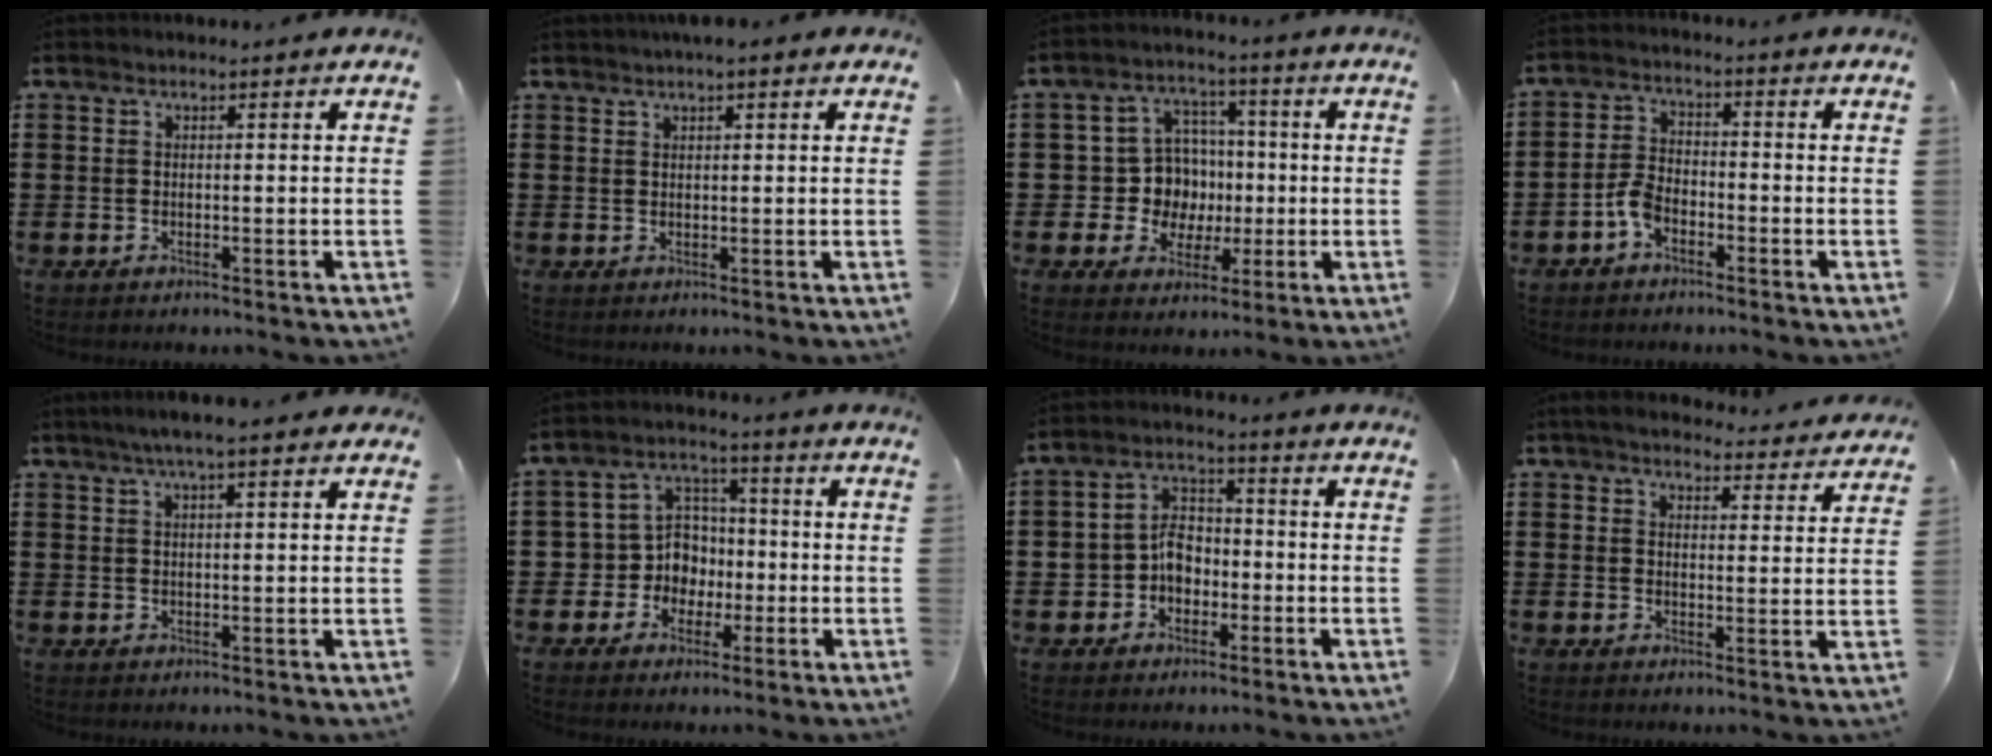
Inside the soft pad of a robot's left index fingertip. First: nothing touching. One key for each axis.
{"total": 1.5, "fx": 1.2, "fy": 0.4, "fz": 0.9, "tx": -0.019, "ty": 0.003, "tz": 0.021}
{"total": 8.7, "fx": 0.2, "fy": 8.2, "fz": 2.7, "tx": -0.069, "ty": 0.011, "tz": 0.012}
{"total": 4.1, "fx": -2.5, "fy": 2.1, "fz": 2.5, "tx": -0.066, "ty": 0.004, "tz": -0.053}
{"total": 4.2, "fx": 3.0, "fy": 0.3, "fz": 2.9, "tx": -0.063, "ty": 0.003, "tz": 0.053}
{"total": 7.3, "fx": -0.6, "fy": 7.1, "fz": 1.7, "tx": -0.069, "ty": 0.007, "tz": -0.009}
{"total": 5.7, "fx": -1.6, "fy": 4.5, "fz": 3.1, "tx": -0.071, "ty": 0.014, "tz": -0.033}
{"total": 4.0, "fx": 3.9, "fy": 0.5, "fz": 1.0, "tx": -0.036, "ty": -0.021, "tz": 0.067}